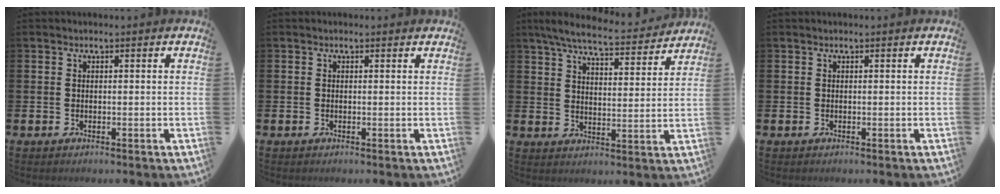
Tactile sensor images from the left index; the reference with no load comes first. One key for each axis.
{"total": 0.0}
{"total": 6.9, "fx": 6.4, "fy": 1.0, "fz": 2.4, "tx": -0.069, "ty": -0.038, "tz": 0.110}
{"total": 0.0}